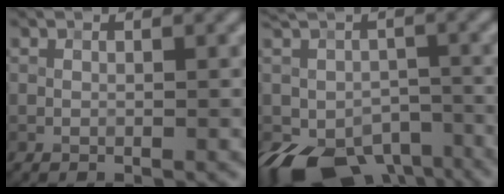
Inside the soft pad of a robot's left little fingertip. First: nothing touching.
{"total": 10.9, "force": [-5.9, 6.5, 6.5], "torque": [-0.114, -0.027, -0.093]}